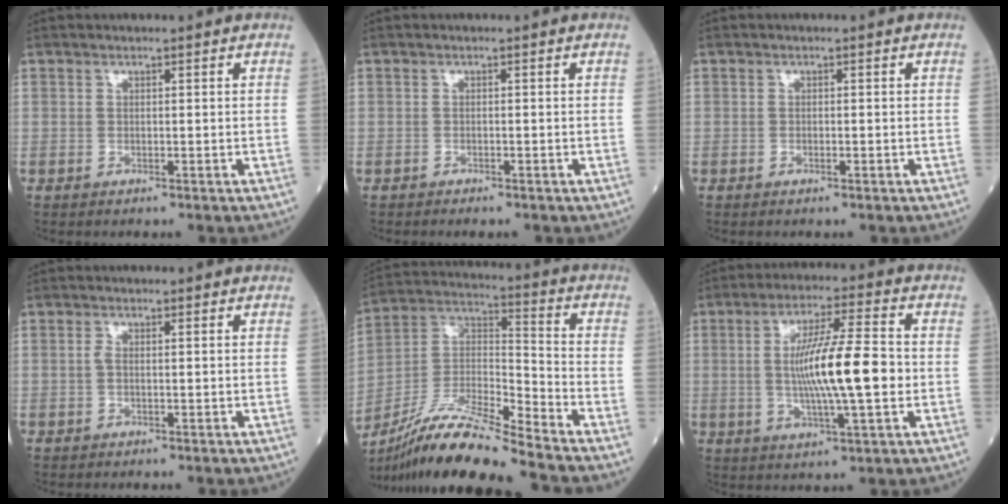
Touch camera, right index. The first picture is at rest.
{"total": 1.6, "force": [-1.3, 0.6, 0.7], "torque": [-0.013, -0.002, -0.015]}
{"total": 0.6, "force": [-0.3, 0.2, 0.4], "torque": [-0.007, -0.001, -0.005]}
{"total": 1.0, "force": [0.0, 0.3, 1.0], "torque": [-0.024, 0.000, -0.001]}
{"total": 16.5, "force": [-13.9, -0.1, 8.8], "torque": [-0.174, 0.004, -0.257]}
{"total": 12.3, "force": [-0.5, 0.9, 12.2], "torque": [-0.220, 0.001, -0.011]}